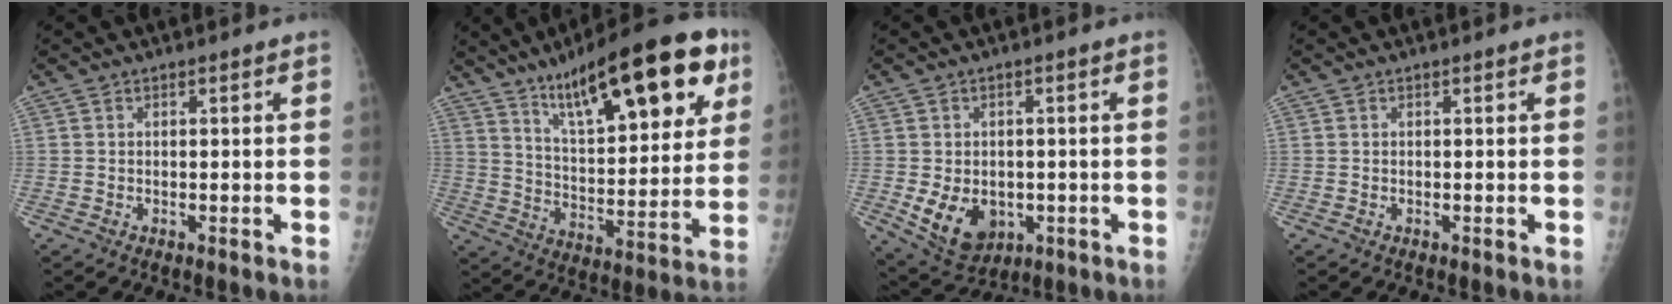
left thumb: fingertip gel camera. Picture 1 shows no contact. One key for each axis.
{"total": 25.6, "fx": 13.3, "fy": 8.6, "fz": 20.1, "tx": -0.267, "ty": -0.031, "tz": 0.211}
{"total": 9.5, "fx": -1.9, "fy": 7.1, "fz": 6.0, "tx": -0.080, "ty": -0.003, "tz": -0.011}
{"total": 0.0}